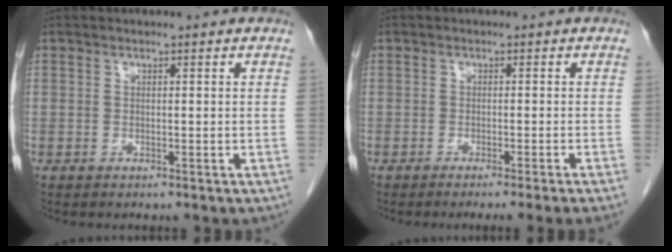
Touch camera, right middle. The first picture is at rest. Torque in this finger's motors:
{"motor_torque": [0.45, -0.43, 0.08, 0.04]}